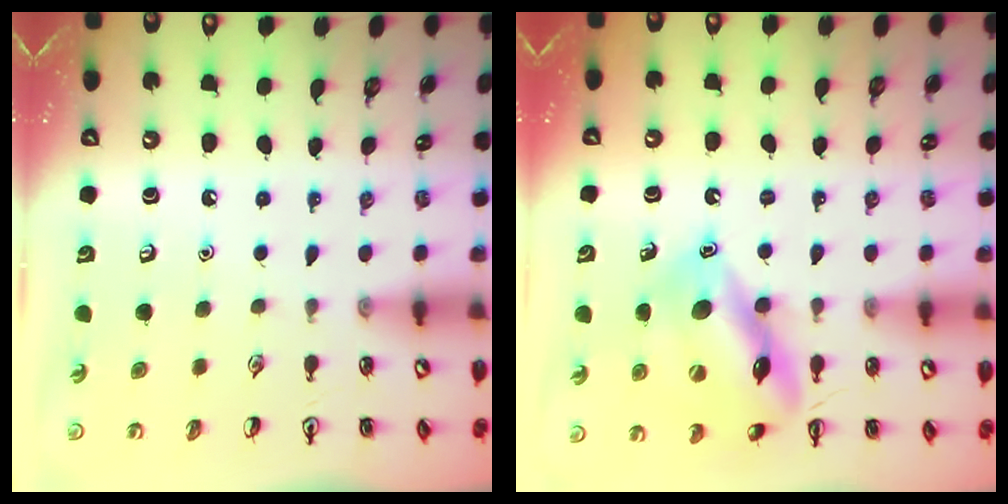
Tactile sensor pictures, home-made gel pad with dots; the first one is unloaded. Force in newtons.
{"total": 14.5, "press": 14.4, "slide": 1.3}